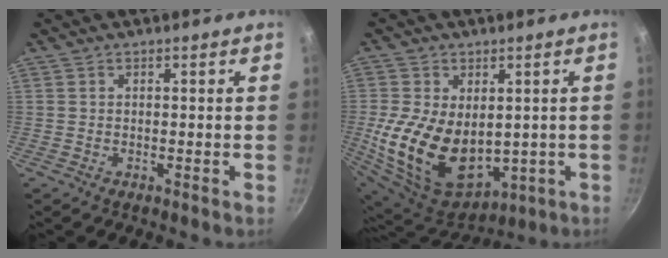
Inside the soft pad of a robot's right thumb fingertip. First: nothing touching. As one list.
[{"total": 19.8, "force": [-0.4, 13.0, 14.9], "torque": [-0.281, -0.022, 0.023]}]